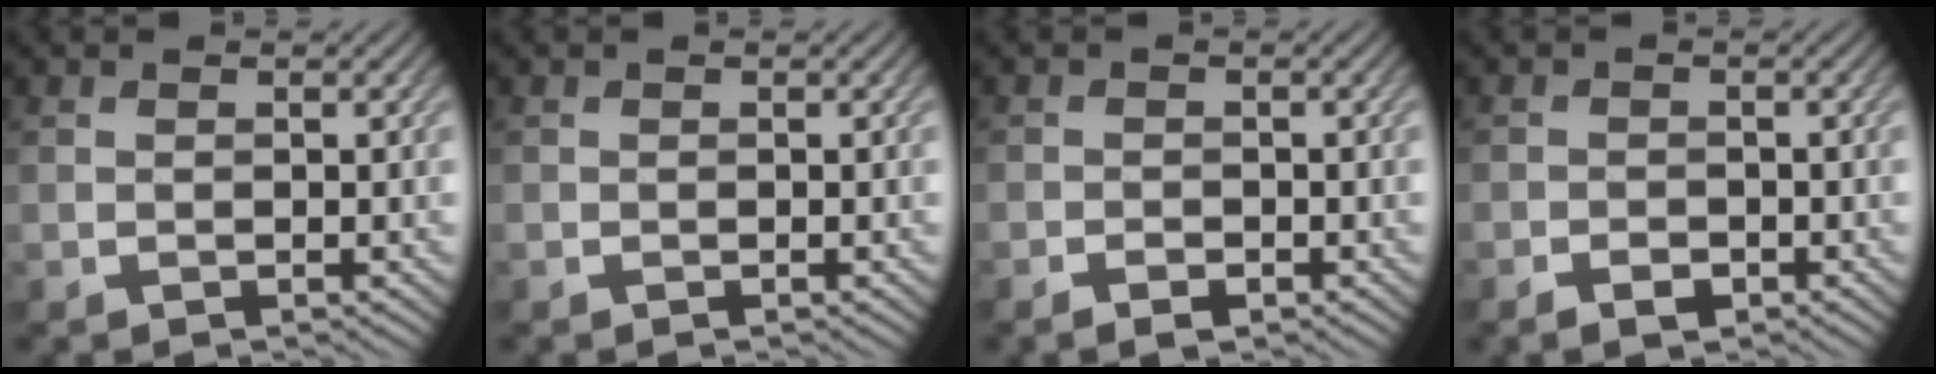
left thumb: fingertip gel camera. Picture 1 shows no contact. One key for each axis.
{"total": 0.0}
{"total": 1.6, "fx": -1.1, "fy": 0.8, "fz": 0.9, "tx": -0.013, "ty": -0.001, "tz": -0.019}
{"total": 1.8, "fx": -1.1, "fy": 1.0, "fz": 1.0, "tx": -0.015, "ty": -0.001, "tz": -0.021}